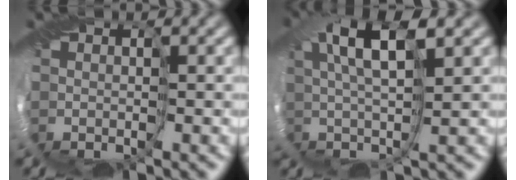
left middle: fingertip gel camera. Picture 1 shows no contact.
{"total": 5.6, "force": [2.0, 1.2, 5.1], "torque": [-0.092, 0.020, 0.028]}